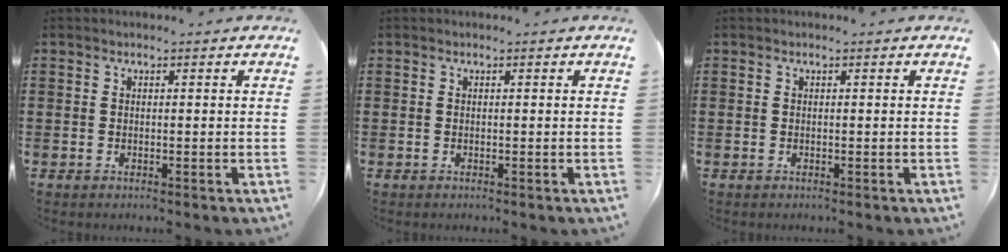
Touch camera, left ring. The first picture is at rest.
{"total": 0.0}
{"total": 0.0}